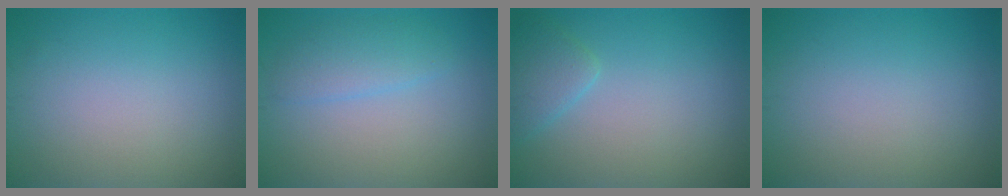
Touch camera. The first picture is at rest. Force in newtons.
{"total": 2.3, "press": 2.3, "slide": 0.0}
{"total": 2.1, "press": 2.1, "slide": 0.1}
{"total": 0.0}